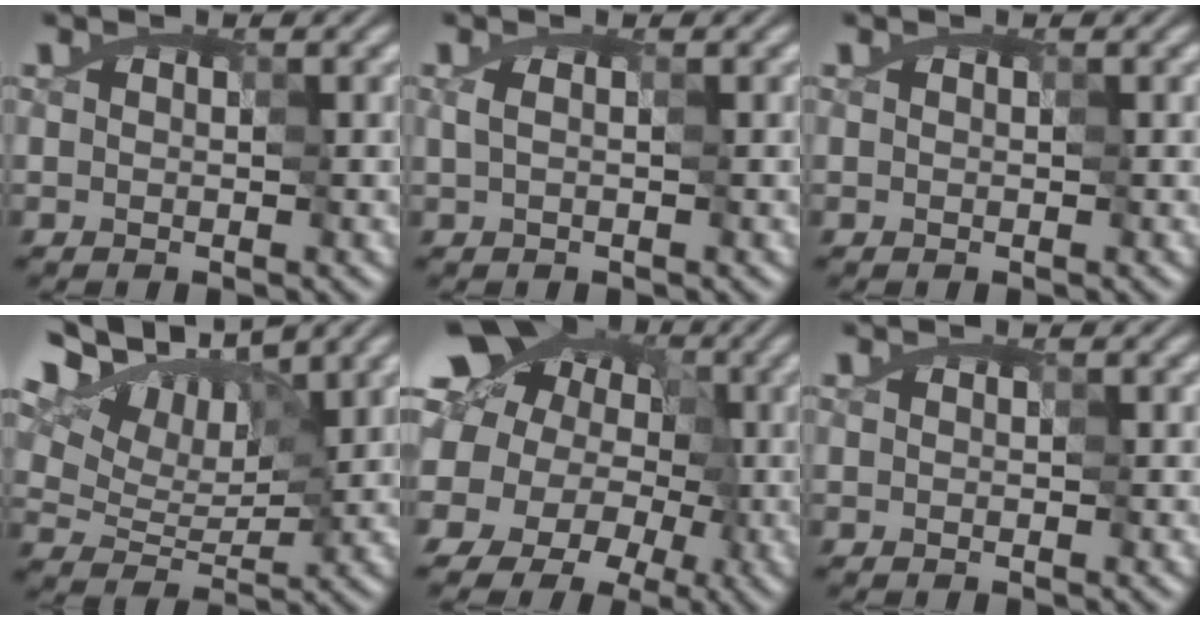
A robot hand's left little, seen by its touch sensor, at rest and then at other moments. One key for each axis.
{"total": 0.6, "fx": 0.0, "fy": 0.2, "fz": 0.5, "tx": -0.014, "ty": -0.002, "tz": 0.006}
{"total": 0.0}
{"total": 9.9, "fx": 6.0, "fy": 5.4, "fz": 5.7, "tx": -0.153, "ty": 0.035, "tz": 0.091}
{"total": 16.0, "fx": 1.1, "fy": 14.6, "fz": 6.4, "tx": -0.111, "ty": 0.029, "tz": -0.029}
{"total": 0.0}